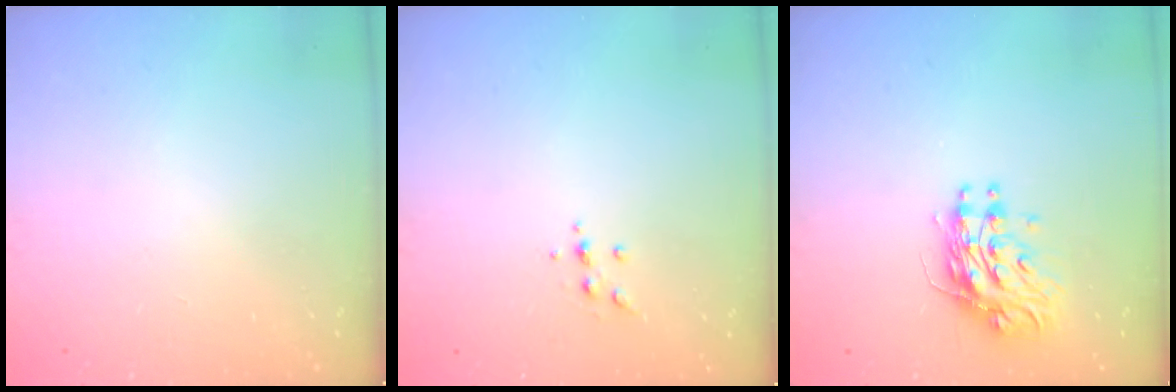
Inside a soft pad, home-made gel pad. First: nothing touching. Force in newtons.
{"total": 3.6, "press": 3.5, "slide": 0.9}
{"total": 10.3, "press": 10.3, "slide": 1.0}